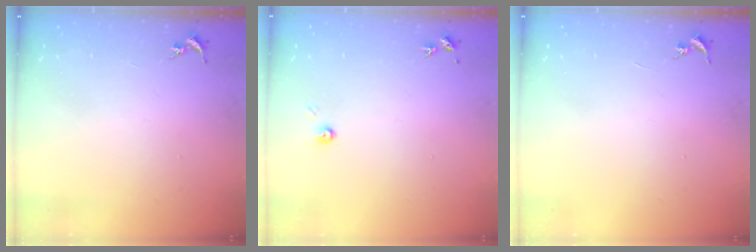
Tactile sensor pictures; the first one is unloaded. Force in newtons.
{"total": 3.9, "press": 3.9, "slide": 0.5}
{"total": 0.0}